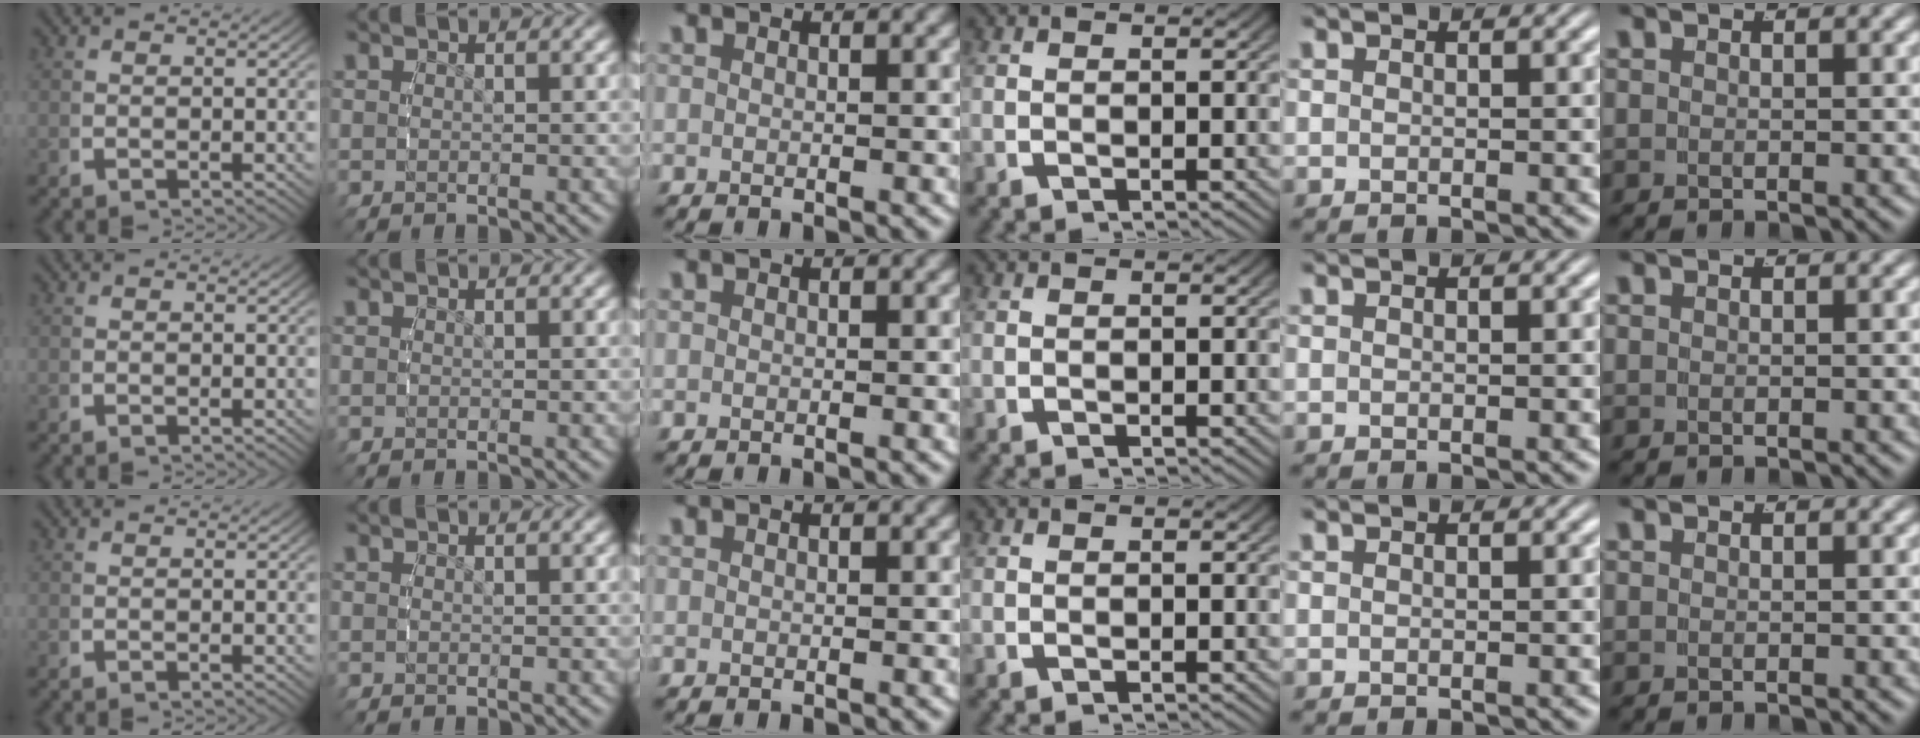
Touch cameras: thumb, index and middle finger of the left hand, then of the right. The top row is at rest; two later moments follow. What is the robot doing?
{"motion": "reach", "object": "measuring cup"}